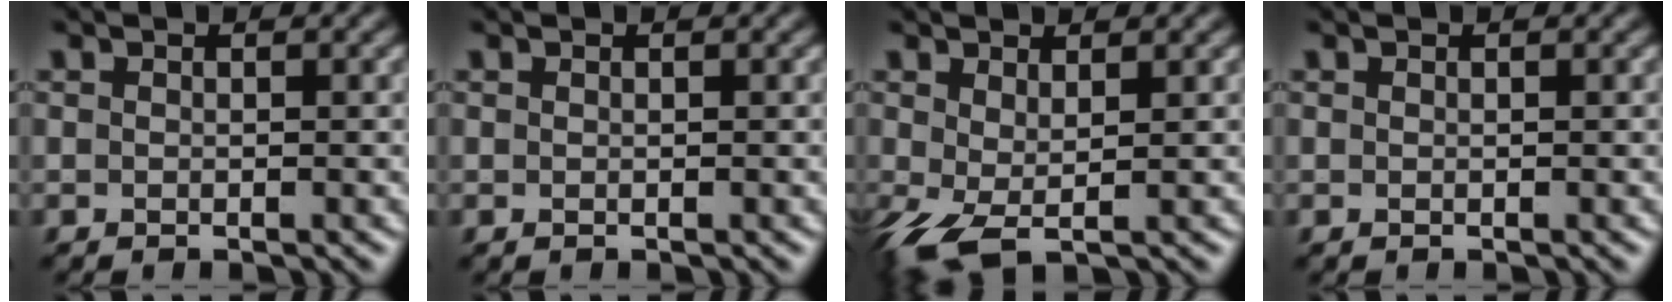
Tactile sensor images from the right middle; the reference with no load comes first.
{"total": 0.0}
{"total": 3.7, "force": [-0.4, 1.6, 3.4], "torque": [-0.084, -0.004, -0.010]}
{"total": 0.0}